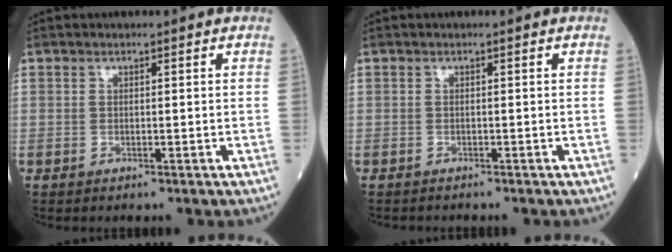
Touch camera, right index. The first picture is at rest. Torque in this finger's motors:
{"motor_torque": [-0.02, -0.07, -0.07, -0.01]}